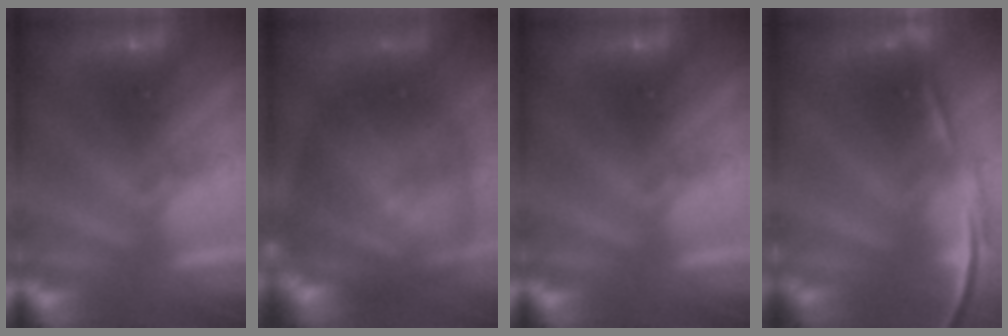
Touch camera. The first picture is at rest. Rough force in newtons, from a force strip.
{"total": 8.3}
{"total": 0.0}
{"total": 10.4}